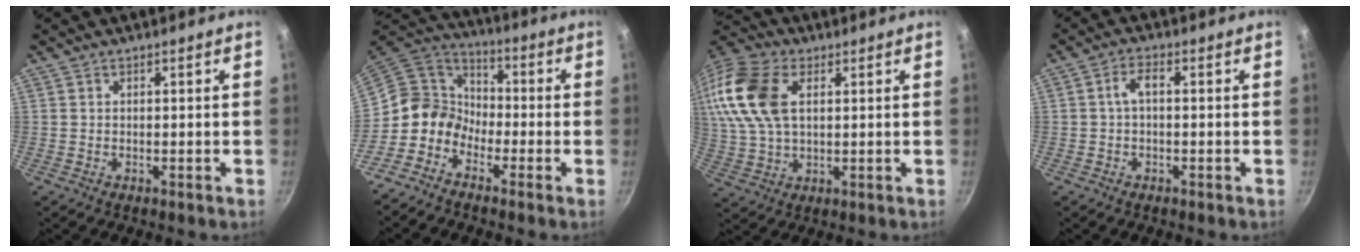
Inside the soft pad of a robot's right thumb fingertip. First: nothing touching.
{"total": 9.6, "force": [-4.1, 7.9, 3.7], "torque": [-0.043, 0.057, -0.115]}
{"total": 18.1, "force": [4.9, 11.3, 13.3], "torque": [-0.283, 0.009, 0.090]}
{"total": 3.0, "force": [-0.2, 1.5, 2.7], "torque": [-0.057, 0.017, -0.006]}